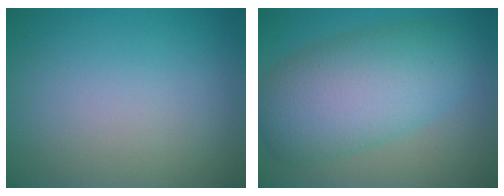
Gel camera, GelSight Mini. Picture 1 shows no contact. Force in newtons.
{"total": 7.2, "press": 7.2, "slide": 0.3}